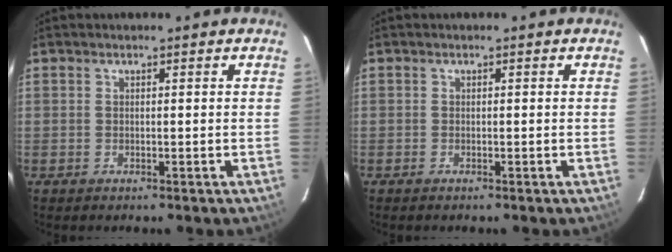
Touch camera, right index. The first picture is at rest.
{"total": 0.0}